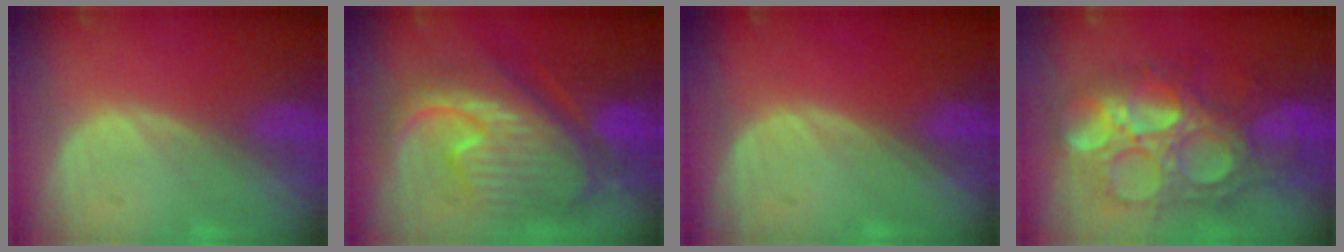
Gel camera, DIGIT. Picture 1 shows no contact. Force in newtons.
{"total": 12.4, "press": 12.3, "slide": 1.3}
{"total": 0.0}
{"total": 11.8, "press": 11.7, "slide": 1.3}